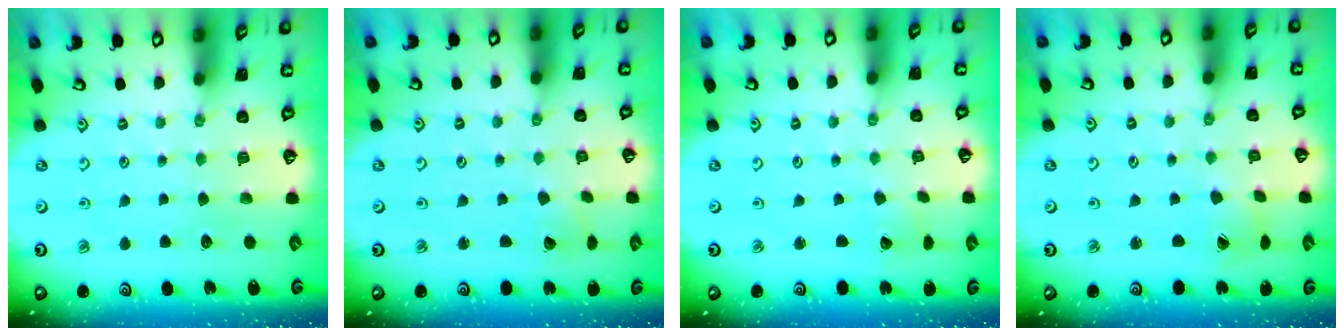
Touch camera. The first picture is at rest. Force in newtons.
{"total": 3.3, "press": 3.3, "slide": 0.4}
{"total": 1.1, "press": 1.1, "slide": 0.1}
{"total": 3.0, "press": 3.0, "slide": 0.2}